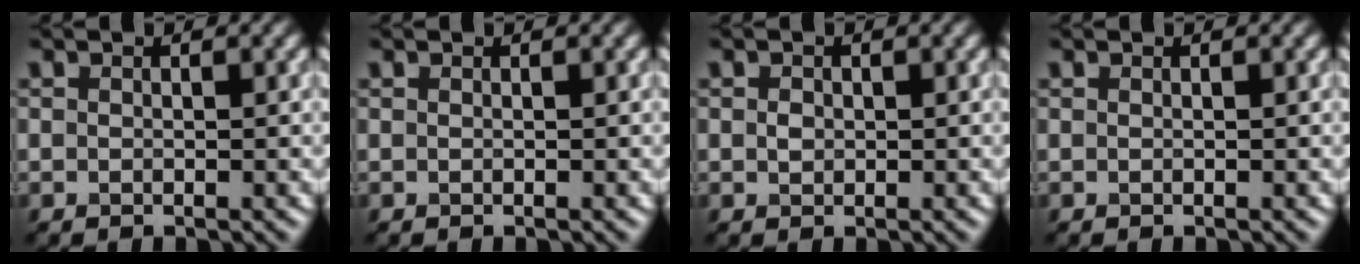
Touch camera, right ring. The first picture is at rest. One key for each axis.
{"total": 0.0}
{"total": 0.8, "fx": 0.1, "fy": 0.7, "fz": 0.4, "tx": -0.009, "ty": 0.000, "tz": 0.000}
{"total": 0.0}